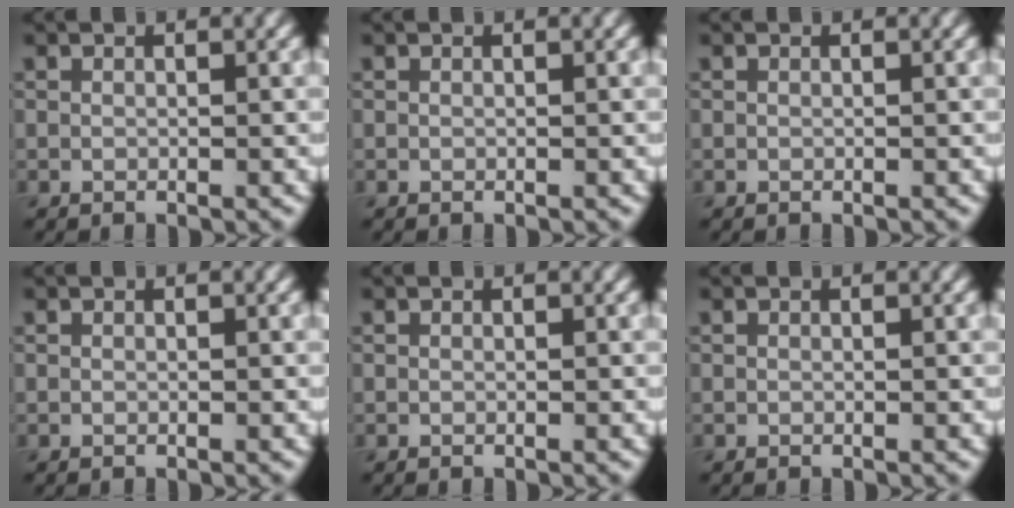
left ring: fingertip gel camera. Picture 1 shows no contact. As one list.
[{"total": 0.0}, {"total": 0.0}, {"total": 0.0}, {"total": 0.0}, {"total": 0.0}]